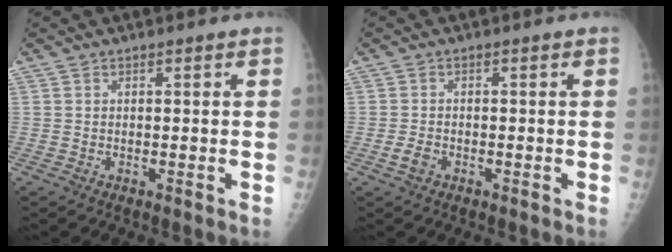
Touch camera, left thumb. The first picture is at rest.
{"total": 2.0, "force": [-1.0, 1.3, 1.1], "torque": [-0.024, 0.003, -0.019]}